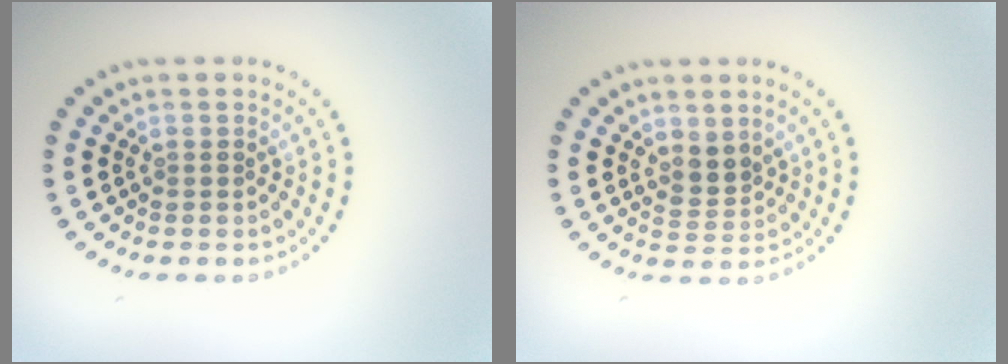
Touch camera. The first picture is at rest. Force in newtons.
{"total": 2.0, "press": 1.5, "slide": 1.3}